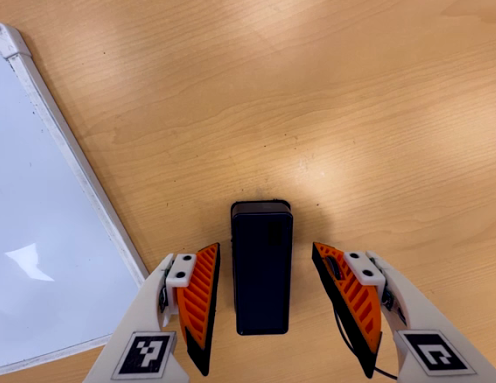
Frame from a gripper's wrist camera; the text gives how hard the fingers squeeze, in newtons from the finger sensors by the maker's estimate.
{"total": 0.0}